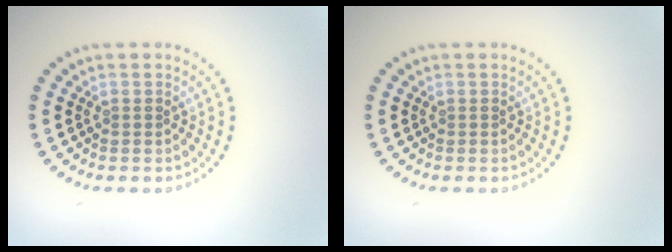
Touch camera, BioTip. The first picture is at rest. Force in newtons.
{"total": 0.0}